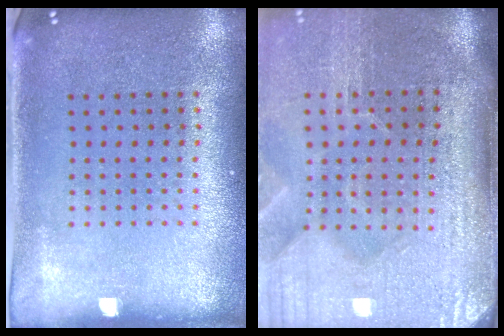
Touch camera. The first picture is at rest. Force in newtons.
{"total": 4.9, "press": 4.1, "slide": 2.6}